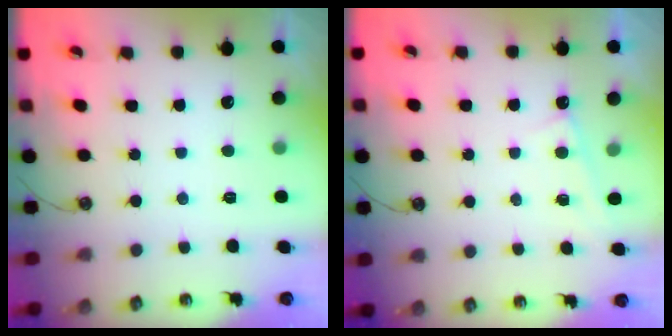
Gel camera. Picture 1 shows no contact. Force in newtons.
{"total": 0.7, "press": 0.7, "slide": 0.2}